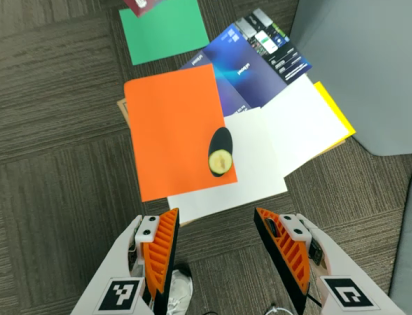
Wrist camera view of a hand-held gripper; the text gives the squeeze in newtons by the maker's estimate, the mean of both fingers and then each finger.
{"total": 0.0}